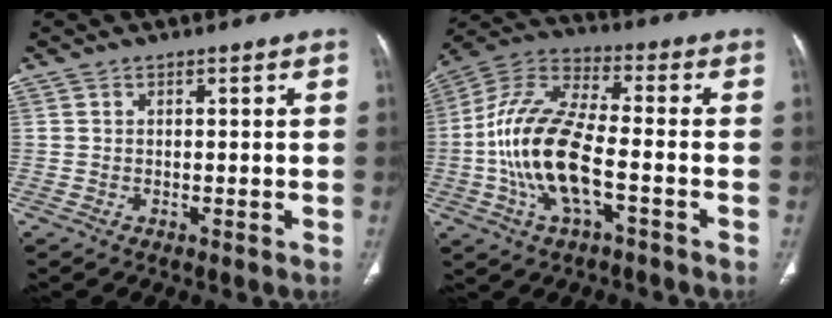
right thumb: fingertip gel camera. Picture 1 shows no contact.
{"total": 16.6, "force": [-3.8, 6.6, 14.7], "torque": [-0.305, 0.031, -0.074]}